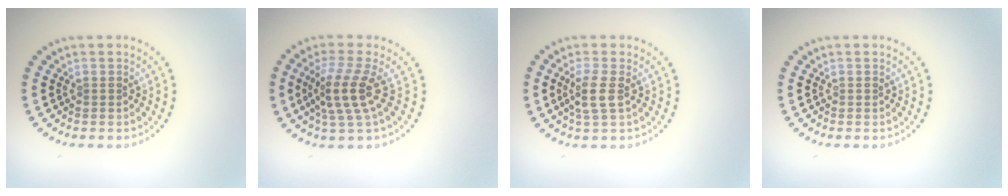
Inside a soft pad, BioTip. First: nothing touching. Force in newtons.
{"total": 3.6, "press": 2.9, "slide": 2.1}
{"total": 2.3, "press": 2.1, "slide": 1.0}
{"total": 0.0}